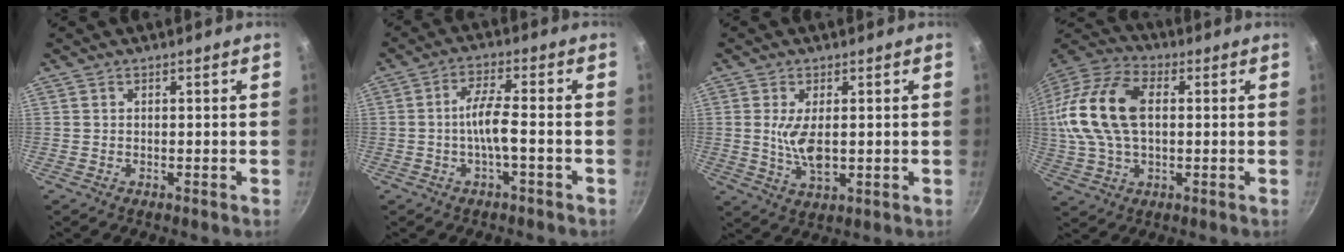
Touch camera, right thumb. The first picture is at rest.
{"total": 5.7, "force": [-1.7, 1.2, 5.3], "torque": [-0.110, 0.025, -0.037]}
{"total": 6.7, "force": [0.3, 3.0, 6.0], "torque": [-0.112, -0.011, 0.012]}
{"total": 19.0, "force": [1.9, 11.5, 15.0], "torque": [-0.297, 0.030, 0.024]}